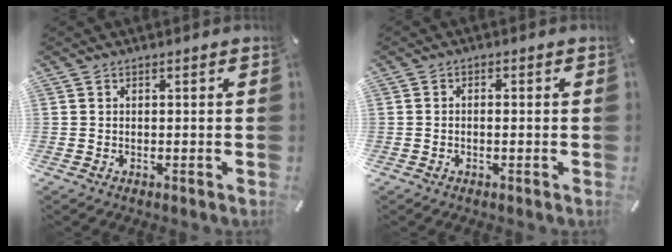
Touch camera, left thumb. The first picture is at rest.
{"total": 1.1, "force": [-0.5, 0.4, 0.8], "torque": [-0.017, 0.000, -0.010]}